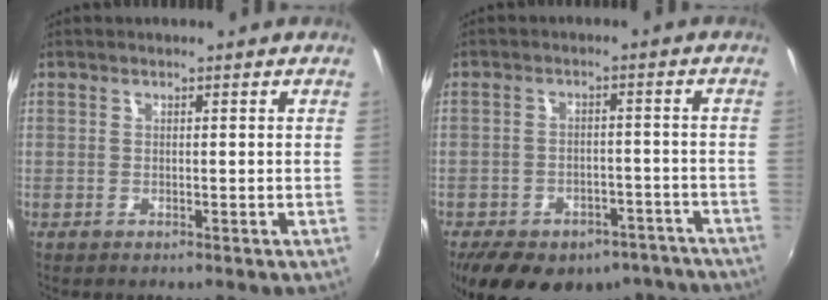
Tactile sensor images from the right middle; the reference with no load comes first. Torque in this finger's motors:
{"motor_torque": [1.07, -1.07, 0.28, 0.11]}